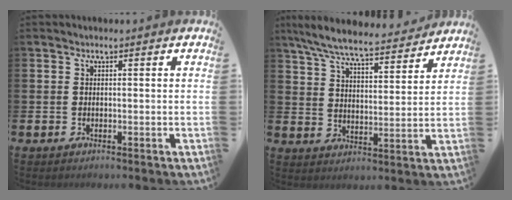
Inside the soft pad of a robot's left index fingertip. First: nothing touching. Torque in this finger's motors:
{"motor_torque": [1.07, -1.07, 0.37, 0.21]}